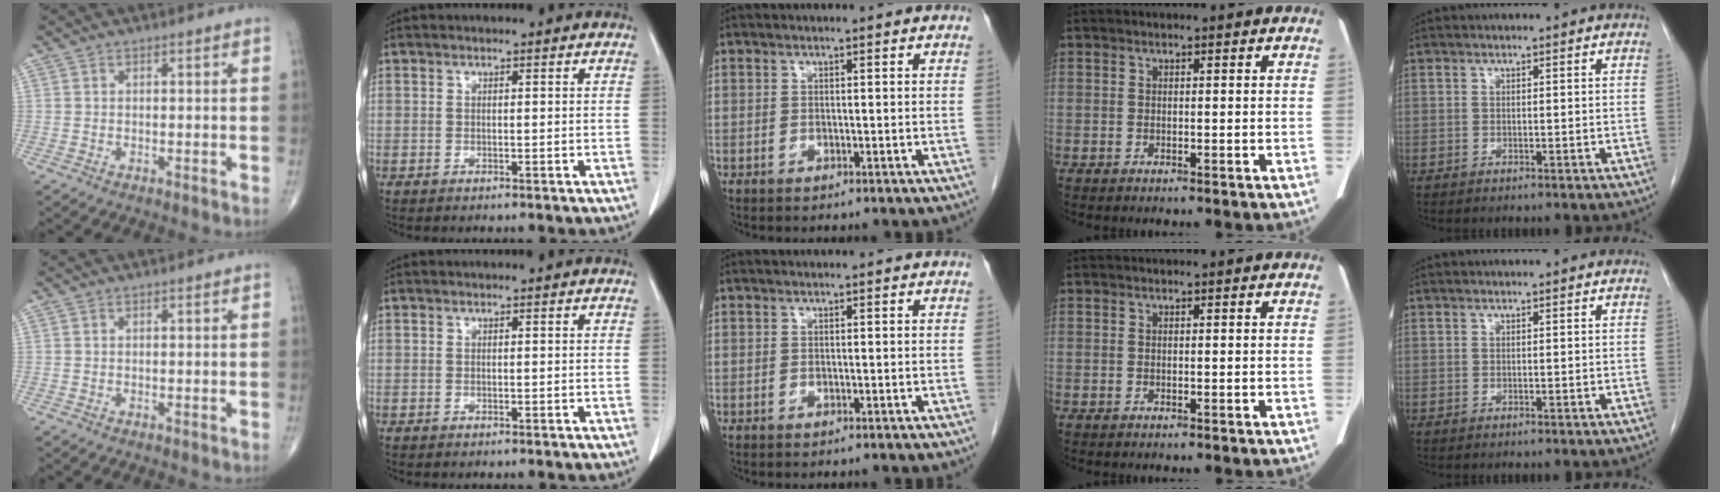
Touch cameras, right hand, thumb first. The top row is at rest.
{}